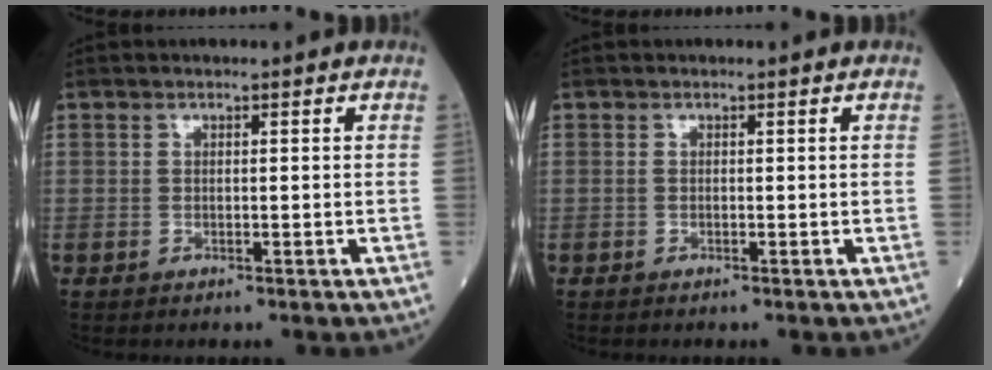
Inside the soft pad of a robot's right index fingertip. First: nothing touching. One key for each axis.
{"total": 0.0}